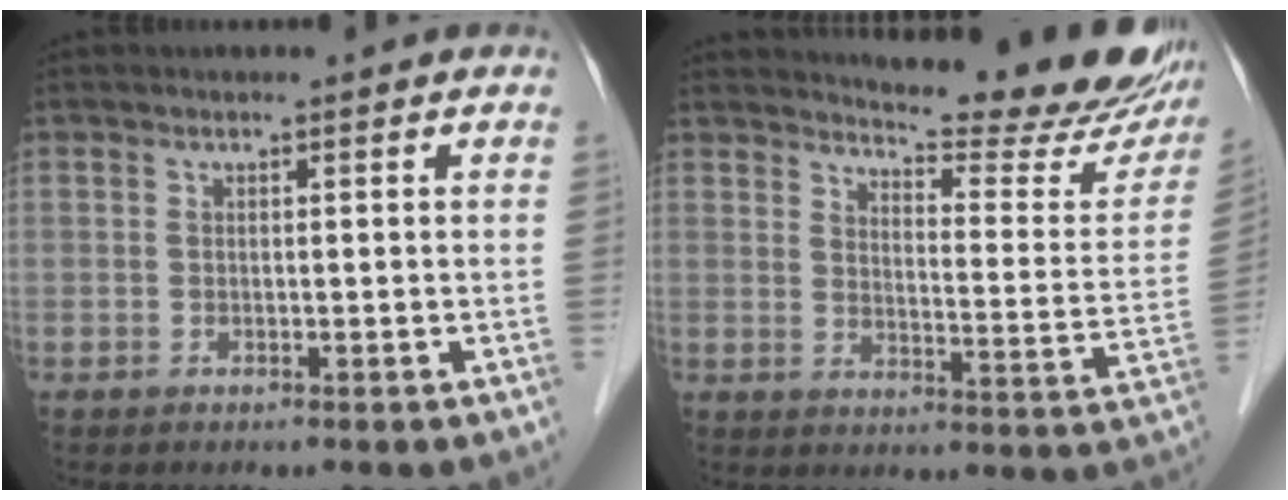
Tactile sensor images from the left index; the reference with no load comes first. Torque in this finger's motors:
{"motor_torque": [0.45, -0.31, 0.43, 0.07]}